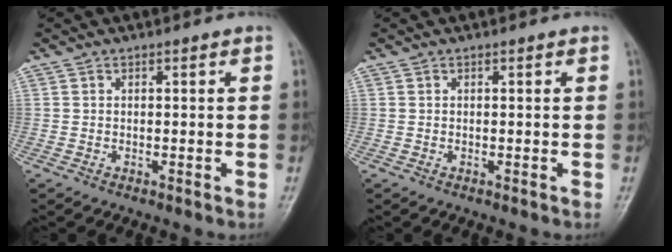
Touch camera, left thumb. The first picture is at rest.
{"total": 0.0}